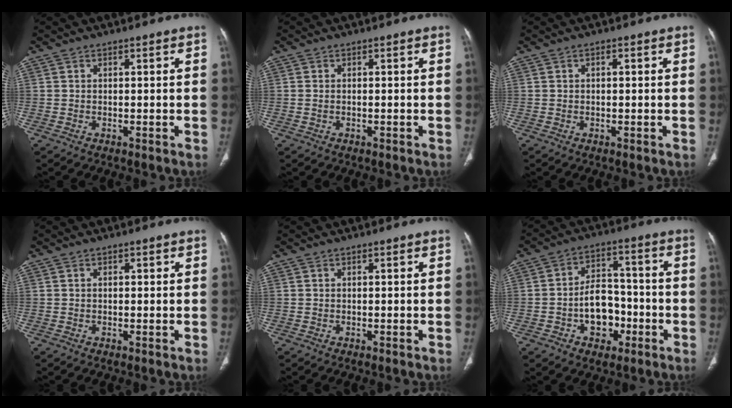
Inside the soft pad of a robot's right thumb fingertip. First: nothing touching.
{"total": 0.6, "force": [-0.1, 0.4, 0.5], "torque": [-0.017, 0.003, 0.001]}
{"total": 0.8, "force": [0.2, 0.3, 0.7], "torque": [-0.014, 0.003, 0.002]}
{"total": 0.7, "force": [0.2, 0.4, 0.5], "torque": [-0.009, 0.001, 0.002]}
{"total": 0.0}
{"total": 10.5, "force": [-3.4, 7.4, 6.6], "torque": [-0.067, 0.041, -0.054]}